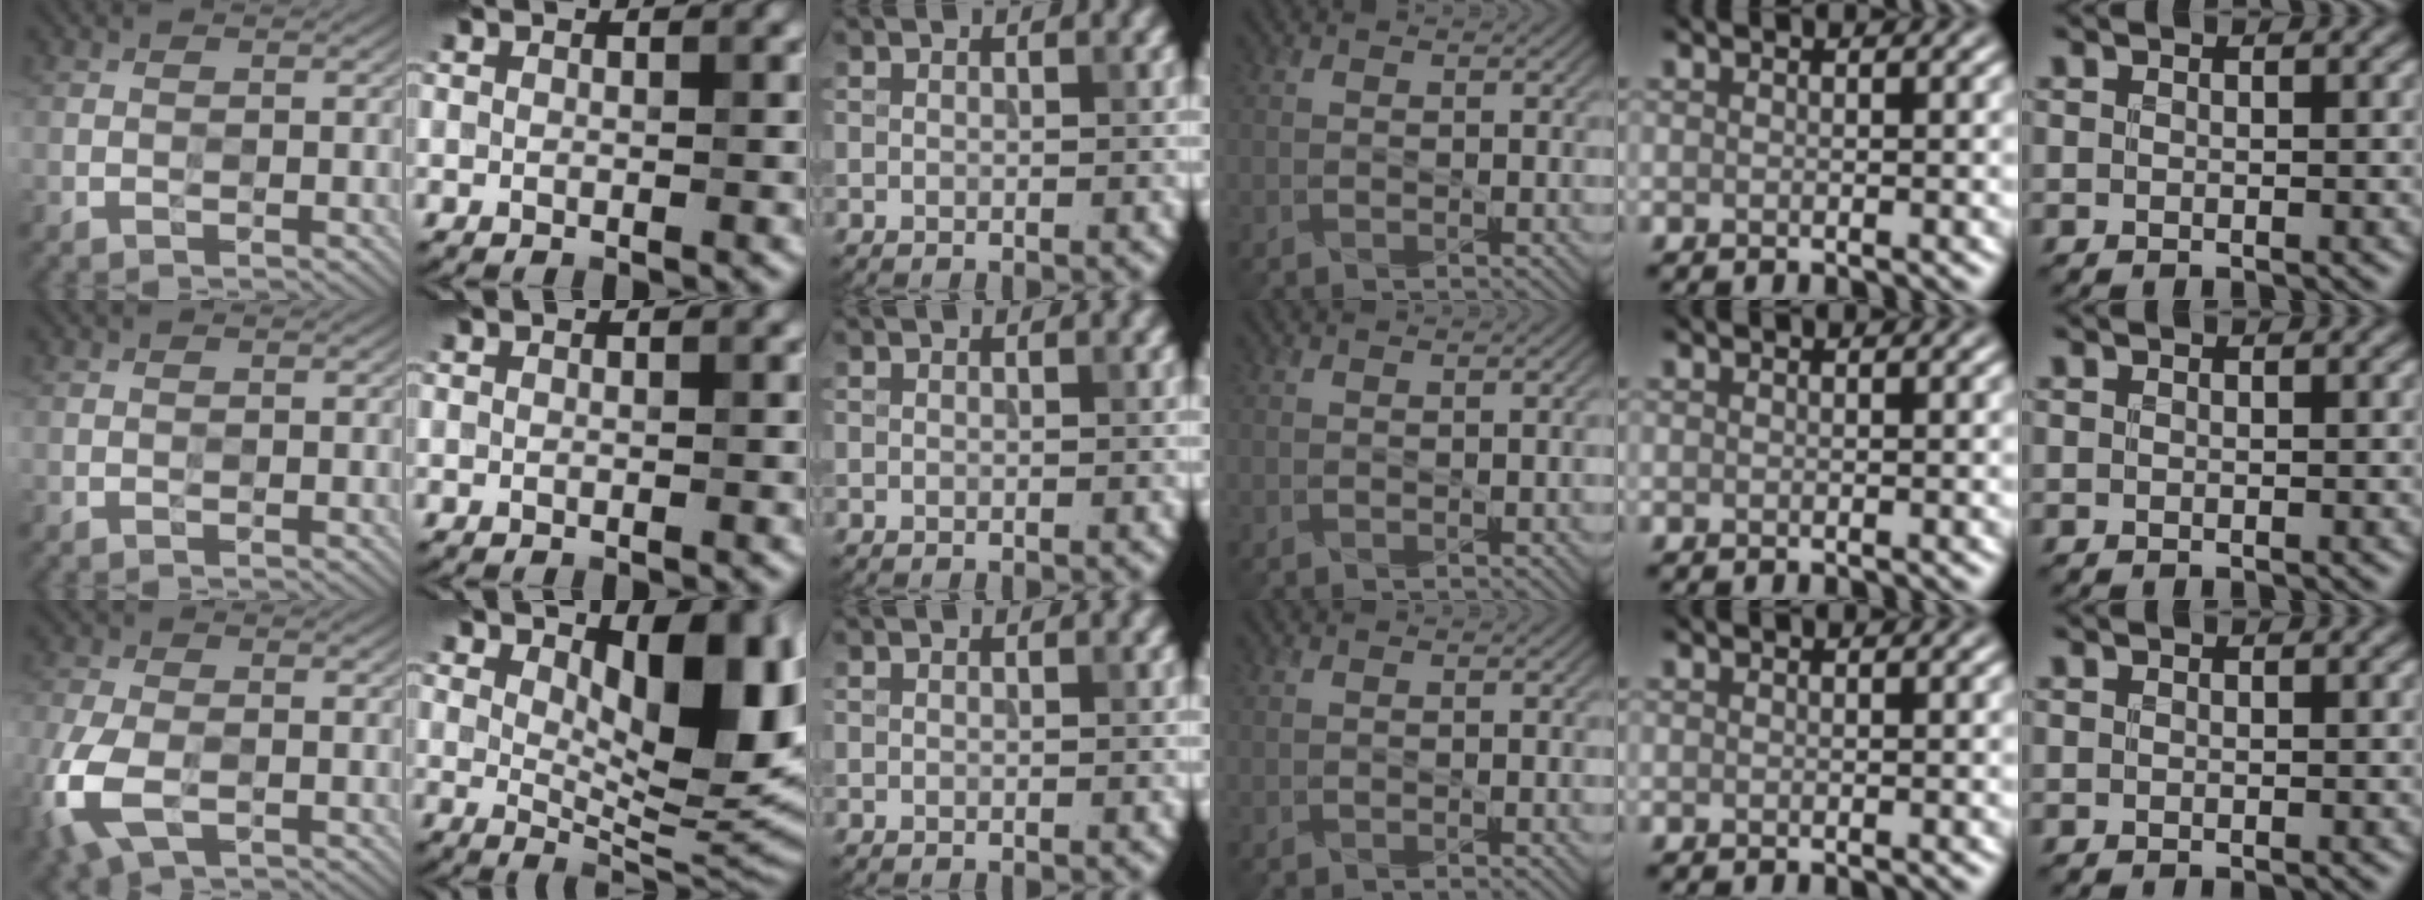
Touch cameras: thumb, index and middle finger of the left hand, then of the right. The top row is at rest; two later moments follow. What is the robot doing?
{"motion": "wipe", "object": "measuring cup"}